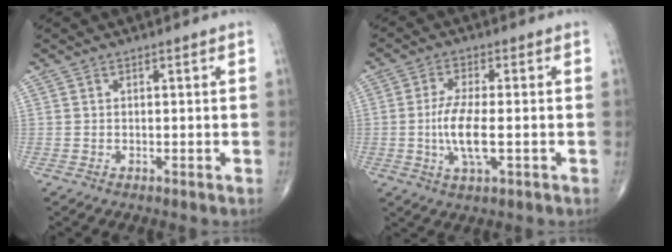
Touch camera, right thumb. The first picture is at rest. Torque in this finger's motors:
{"motor_torque": [1.84, 3.17, 0.98, 0.29, 0.26]}